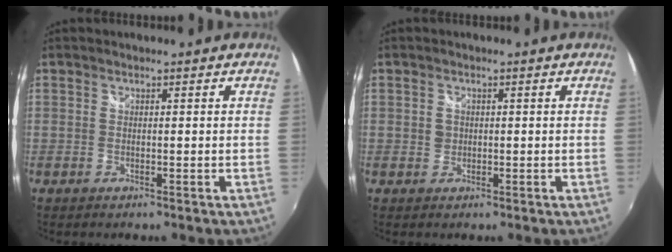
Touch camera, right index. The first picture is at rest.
{"total": 1.6, "force": [0.0, 1.5, 0.5], "torque": [-0.004, 0.001, -0.001]}